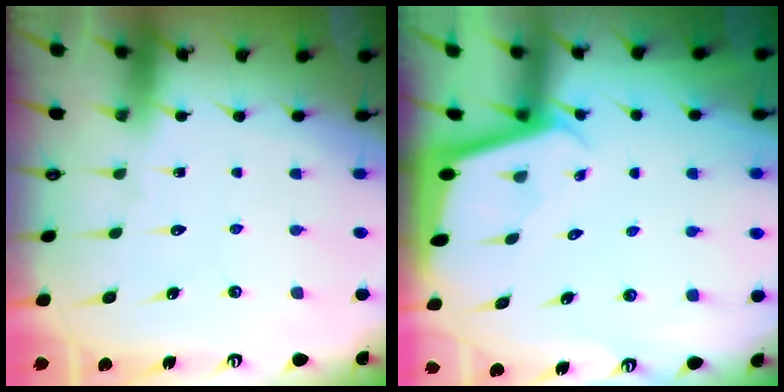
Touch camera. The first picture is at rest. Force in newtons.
{"total": 1.9, "press": 1.9, "slide": 0.1}